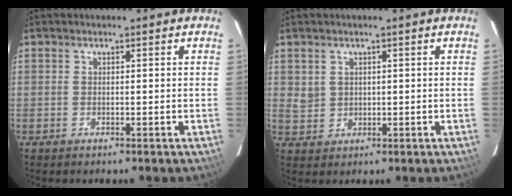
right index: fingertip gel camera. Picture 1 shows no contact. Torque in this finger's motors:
{"motor_torque": [0.21, 0.08, 0.09, 0.00]}